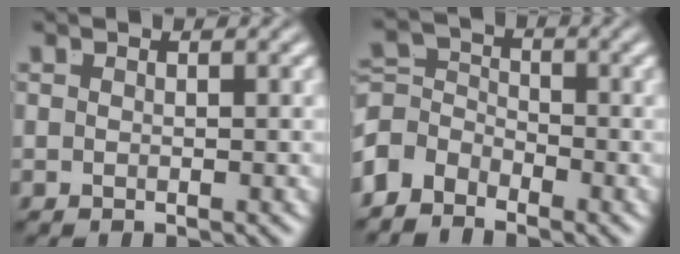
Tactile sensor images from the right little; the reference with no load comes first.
{"total": 5.4, "force": [-1.8, 4.6, 2.2], "torque": [-0.054, -0.026, -0.028]}